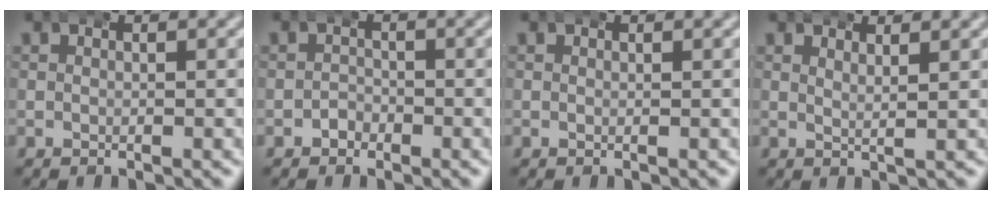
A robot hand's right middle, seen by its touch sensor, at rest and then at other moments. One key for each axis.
{"total": 1.0, "fx": -0.6, "fy": 0.8, "fz": -0.2, "tx": 0.002, "ty": 0.002, "tz": -0.018}
{"total": 0.0}
{"total": 1.9, "fx": 1.7, "fy": -0.2, "fz": 0.8, "tx": -0.015, "ty": -0.009, "tz": 0.028}